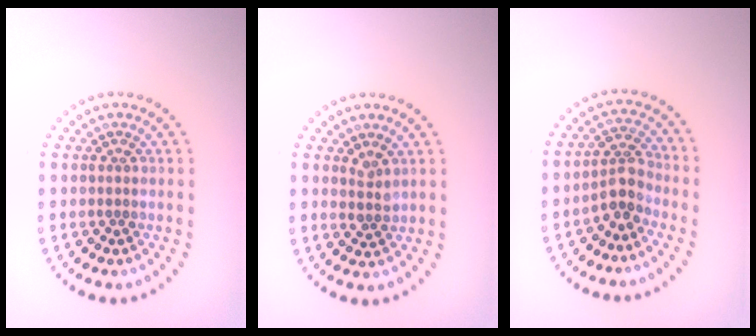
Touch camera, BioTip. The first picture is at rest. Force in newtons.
{"total": 1.3, "press": 1.0, "slide": 0.8}
{"total": 2.7, "press": 2.2, "slide": 1.6}